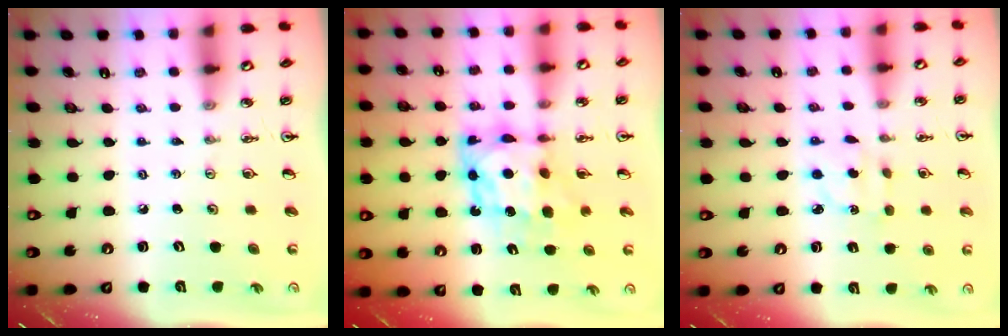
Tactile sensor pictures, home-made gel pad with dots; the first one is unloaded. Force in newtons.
{"total": 8.7, "press": 8.6, "slide": 1.3}
{"total": 2.9, "press": 2.9, "slide": 0.6}